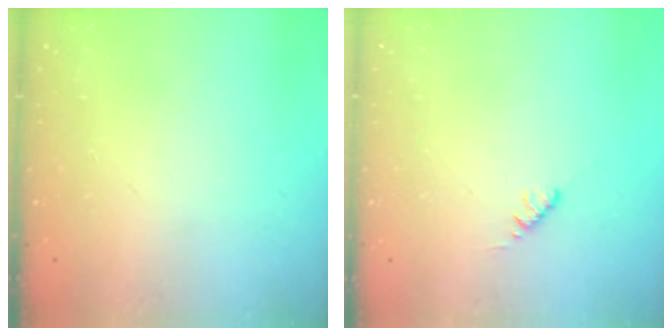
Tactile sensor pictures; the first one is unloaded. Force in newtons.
{"total": 2.8, "press": 2.8, "slide": 0.4}